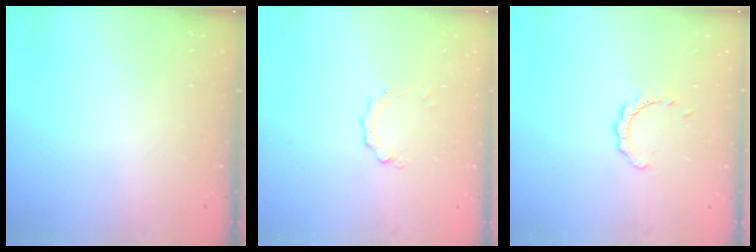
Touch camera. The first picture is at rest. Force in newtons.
{"total": 0.8, "press": 0.8, "slide": 0.1}
{"total": 2.2, "press": 2.2, "slide": 0.2}